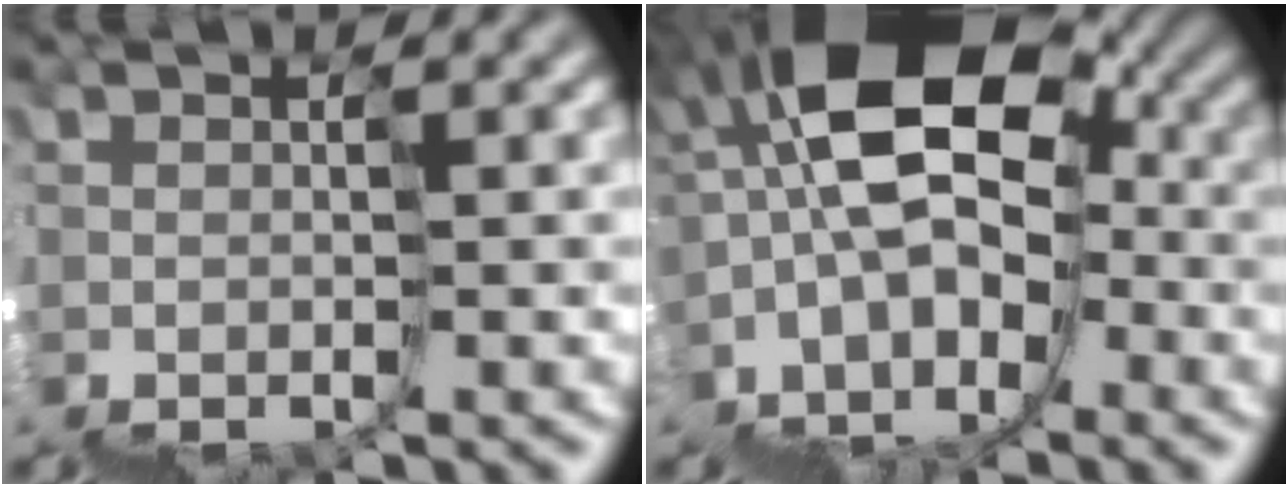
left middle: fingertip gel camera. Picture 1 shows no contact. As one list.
[{"total": 8.7, "force": [-0.4, 5.9, 6.3], "torque": [-0.072, 0.029, -0.015]}]